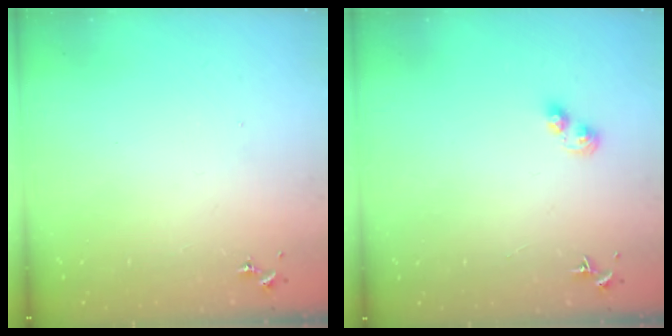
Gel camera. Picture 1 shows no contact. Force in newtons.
{"total": 3.4, "press": 3.4, "slide": 0.4}